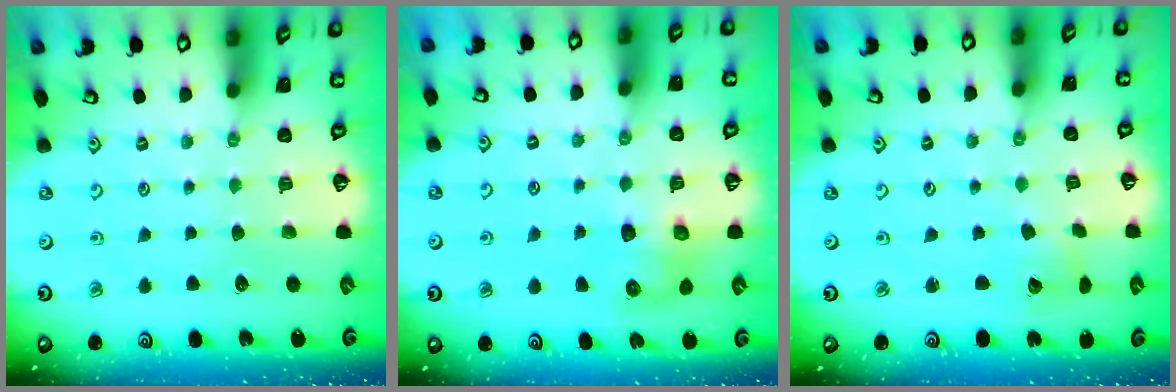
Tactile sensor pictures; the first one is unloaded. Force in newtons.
{"total": 7.6, "press": 7.5, "slide": 1.0}
{"total": 2.1, "press": 2.1, "slide": 0.3}